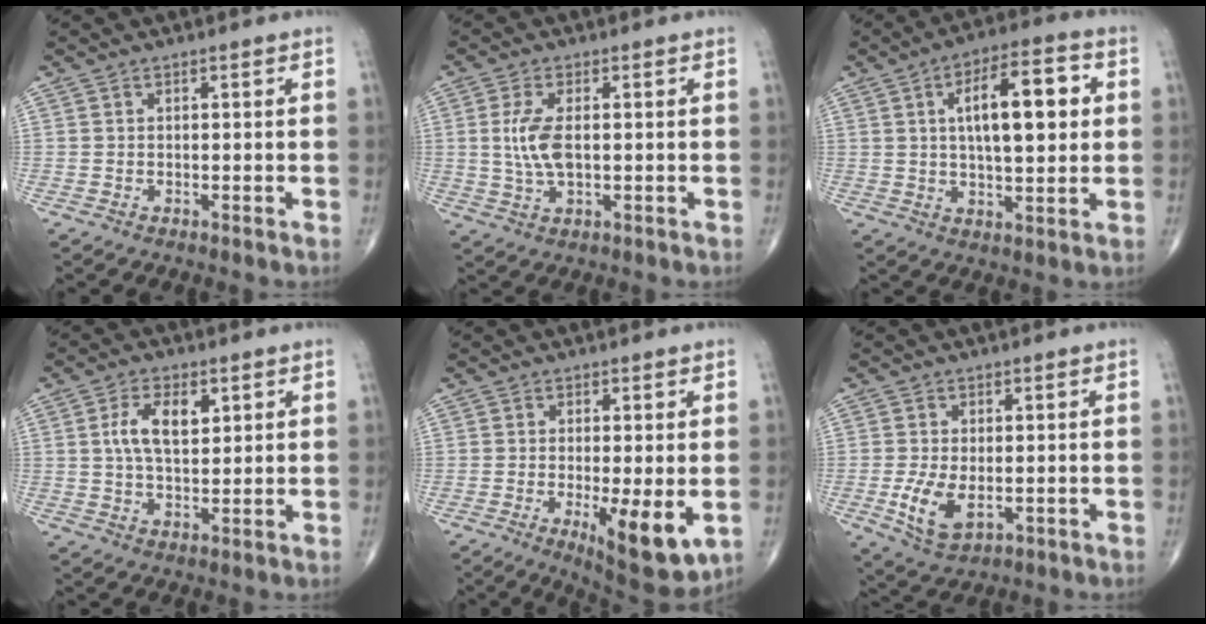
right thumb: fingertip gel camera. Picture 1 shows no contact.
{"total": 6.4, "force": [0.4, 2.8, 5.7], "torque": [-0.124, -0.004, 0.007]}
{"total": 14.3, "force": [2.9, 5.5, 12.9], "torque": [-0.181, 0.008, 0.041]}
{"total": 7.4, "force": [2.2, 3.8, 5.9], "torque": [-0.105, -0.005, 0.041]}
{"total": 10.7, "force": [-2.6, 3.1, 9.9], "torque": [-0.140, -0.024, -0.032]}
{"total": 7.1, "force": [-1.3, 3.9, 5.8], "torque": [-0.112, -0.012, -0.016]}